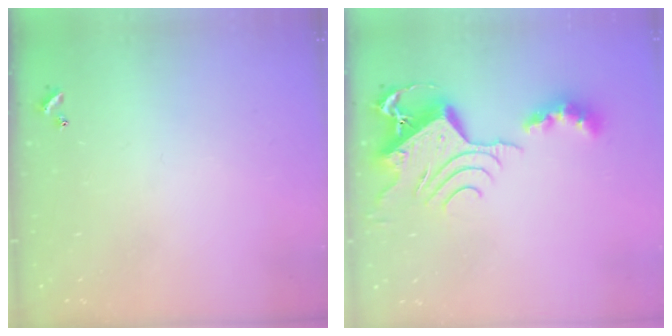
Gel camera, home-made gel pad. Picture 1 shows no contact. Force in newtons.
{"total": 10.3, "press": 10.3, "slide": 1.1}